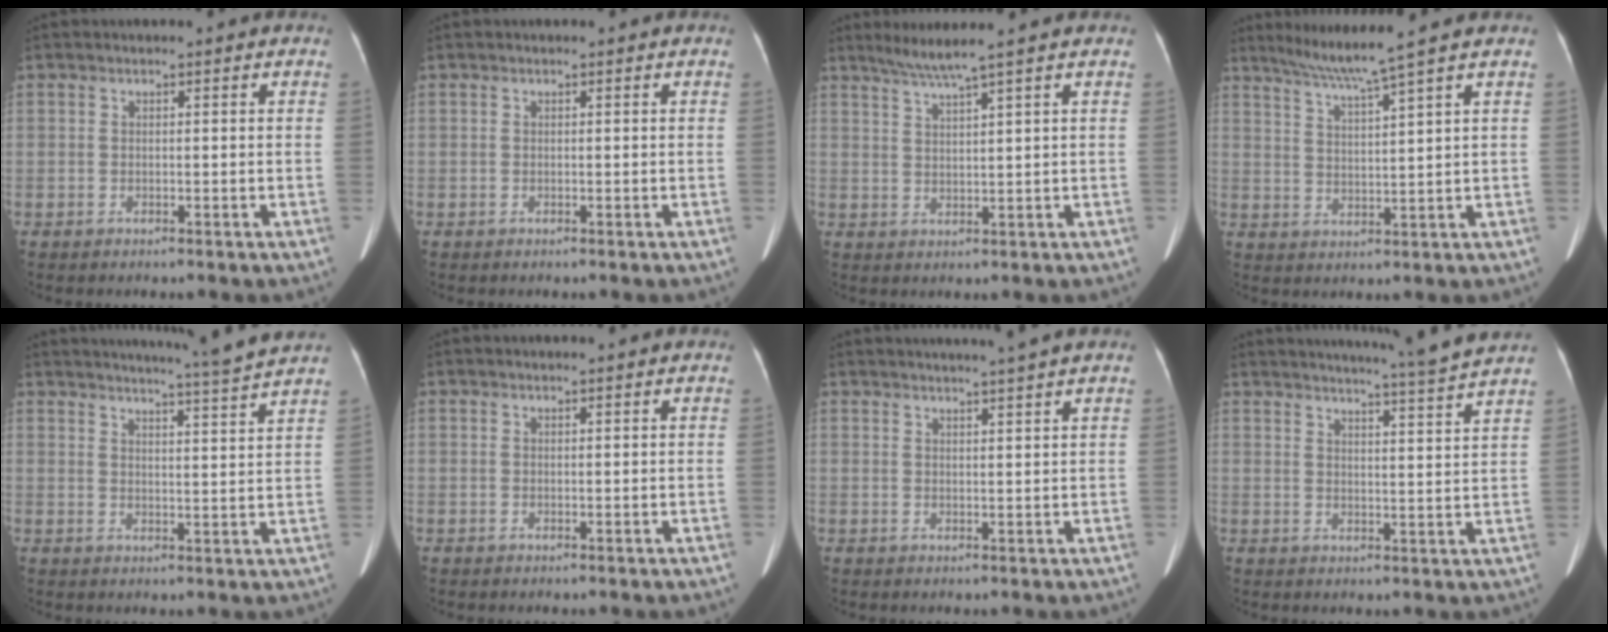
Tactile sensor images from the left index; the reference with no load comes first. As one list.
[{"total": 0.0}, {"total": 4.0, "force": [3.1, -1.5, 2.1], "torque": [-0.045, -0.003, 0.065]}, {"total": 6.7, "force": [5.4, -2.2, 3.4], "torque": [-0.060, -0.002, 0.100]}, {"total": 10.0, "force": [9.2, -2.3, 3.1], "torque": [-0.052, -0.025, 0.117]}, {"total": 0.7, "force": [0.6, -0.1, 0.3], "torque": [-0.007, 0.008, 0.012]}, {"total": 5.7, "force": [4.9, -1.3, 2.5], "torque": [-0.032, 0.007, 0.062]}, {"total": 11.2, "force": [10.3, -2.4, 3.7], "torque": [-0.062, -0.029, 0.130]}]